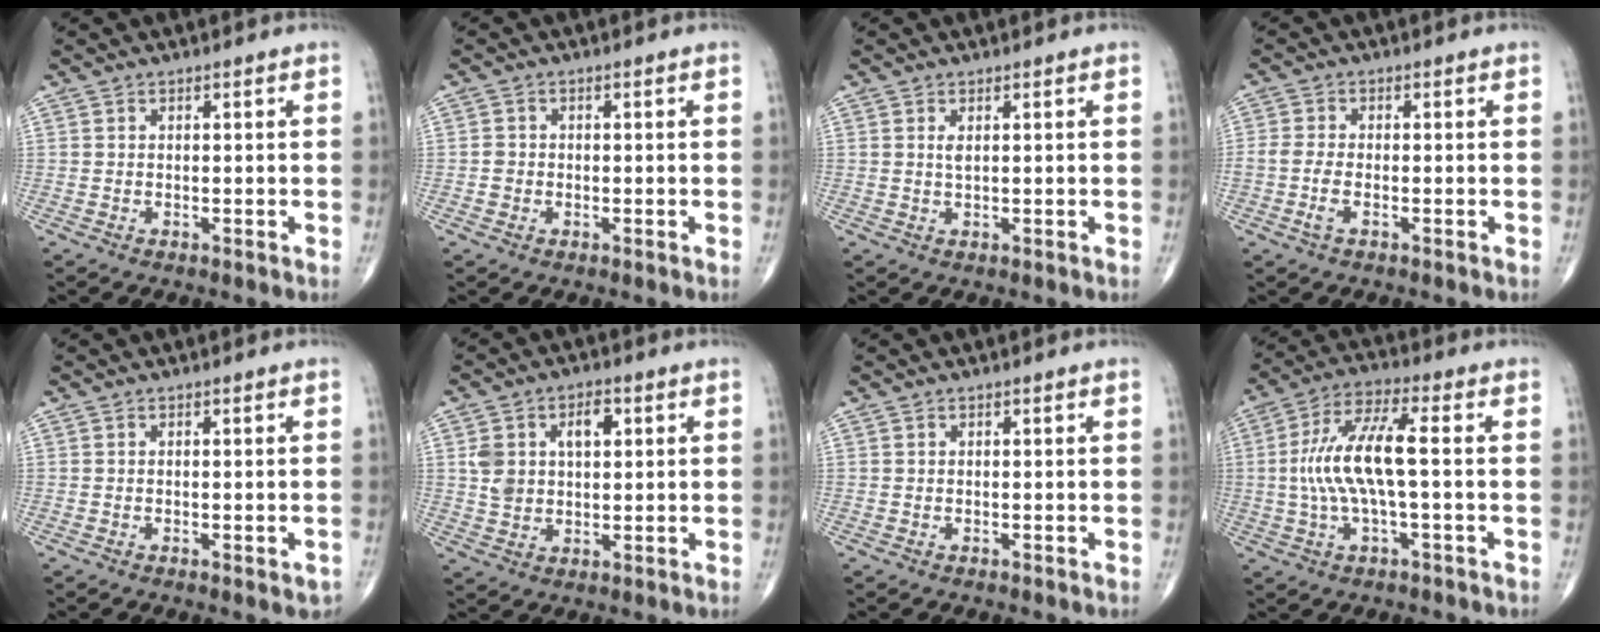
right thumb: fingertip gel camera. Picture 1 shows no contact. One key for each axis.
{"total": 1.7, "fx": -0.5, "fy": 1.5, "fz": 0.5, "tx": -0.004, "ty": 0.006, "tz": -0.008}
{"total": 1.1, "fx": 0.4, "fy": 0.4, "fz": 1.0, "tx": -0.021, "ty": -0.001, "tz": 0.009}
{"total": 3.2, "fx": -1.3, "fy": 1.4, "fz": 2.6, "tx": -0.069, "ty": 0.007, "tz": -0.028}
{"total": 2.3, "fx": -0.8, "fy": 0.7, "fz": 2.0, "tx": -0.022, "ty": 0.000, "tz": -0.007}
{"total": 8.5, "fx": 2.2, "fy": 5.7, "fz": 5.9, "tx": -0.088, "ty": 0.006, "tz": 0.042}
{"total": 0.0}
{"total": 12.4, "fx": -0.1, "fy": 3.4, "fz": 11.9, "tx": -0.257, "ty": 0.030, "tz": -0.004}